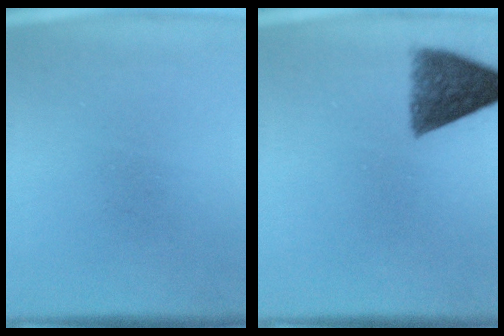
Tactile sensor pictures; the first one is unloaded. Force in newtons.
{"total": 8.2}